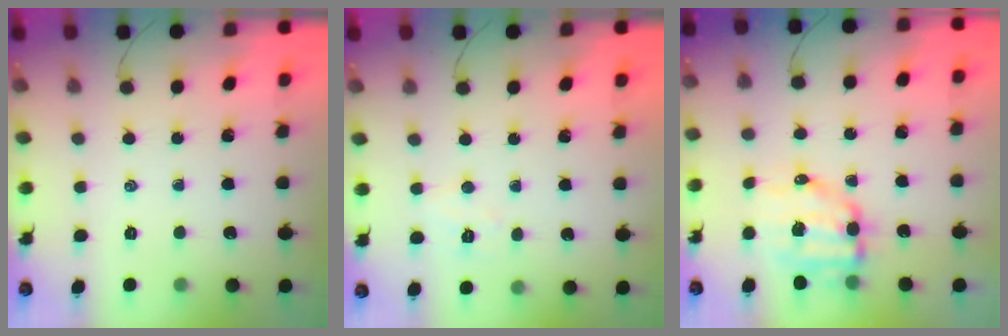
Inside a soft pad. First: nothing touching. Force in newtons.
{"total": 5.3, "press": 5.2, "slide": 1.1}
{"total": 8.7, "press": 8.5, "slide": 1.8}